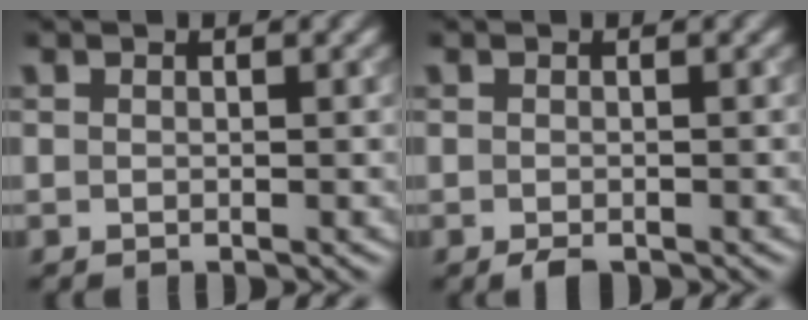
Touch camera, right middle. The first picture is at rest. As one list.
[{"total": 1.4, "force": [-1.1, 0.5, 0.7], "torque": [-0.013, -0.003, -0.015]}]